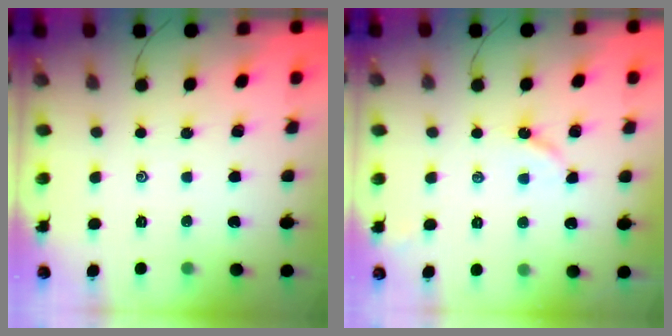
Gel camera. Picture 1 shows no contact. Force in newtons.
{"total": 2.8, "press": 2.8, "slide": 0.4}